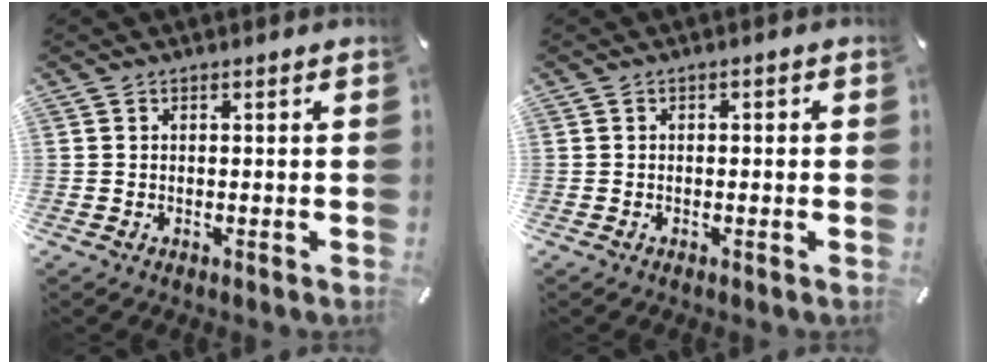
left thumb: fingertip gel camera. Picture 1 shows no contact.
{"total": 0.8, "force": [-0.3, 0.6, 0.5], "torque": [-0.008, 0.002, -0.007]}